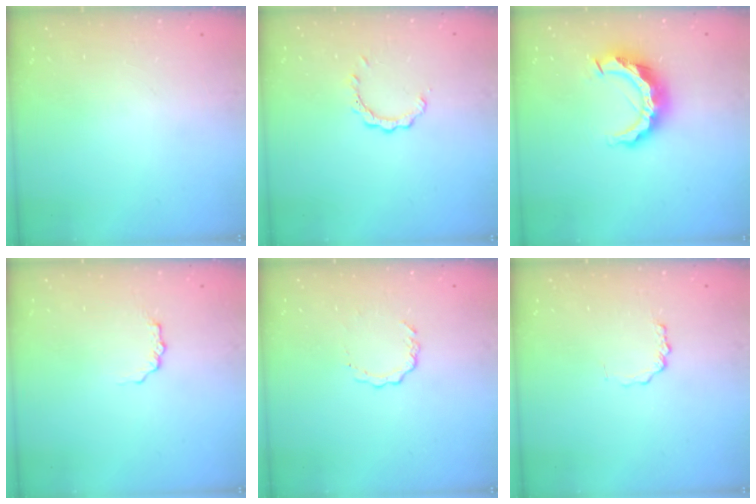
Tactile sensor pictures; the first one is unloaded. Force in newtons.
{"total": 2.6, "press": 2.6, "slide": 0.2}
{"total": 10.8, "press": 10.8, "slide": 0.9}
{"total": 2.9, "press": 2.8, "slide": 0.5}
{"total": 3.8, "press": 3.8, "slide": 0.4}
{"total": 2.0, "press": 2.0, "slide": 0.1}